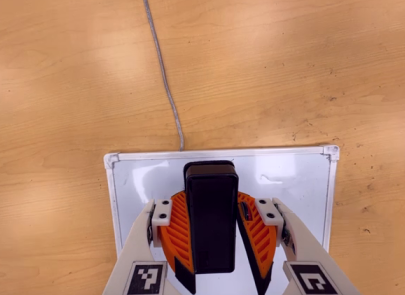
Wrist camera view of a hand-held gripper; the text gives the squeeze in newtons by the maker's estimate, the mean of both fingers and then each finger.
{"total": 7.7, "left": 8.1, "right": 7.3}